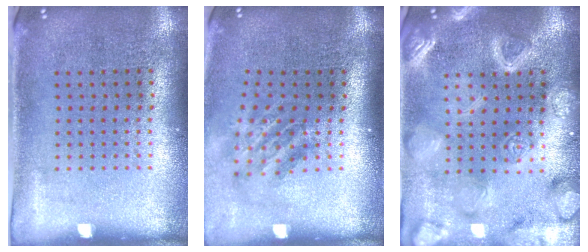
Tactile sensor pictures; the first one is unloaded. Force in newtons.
{"total": 1.9, "press": 1.3, "slide": 1.3}
{"total": 5.7, "press": 5.7, "slide": 0.7}